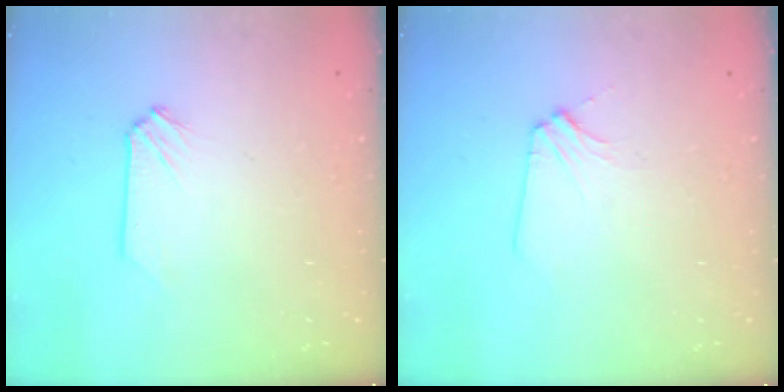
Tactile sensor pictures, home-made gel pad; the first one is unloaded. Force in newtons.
{"total": 2.8, "press": 2.8, "slide": 0.6}